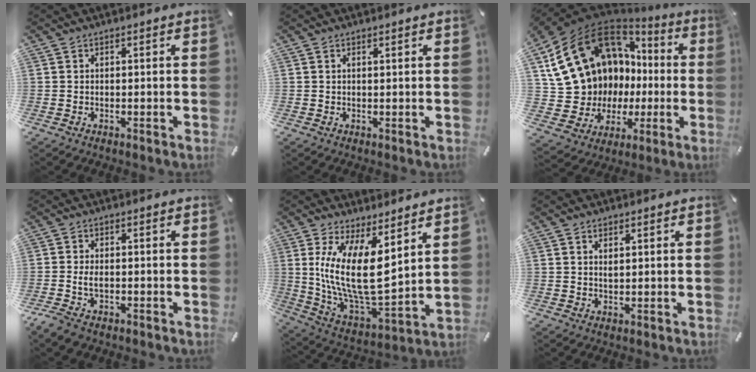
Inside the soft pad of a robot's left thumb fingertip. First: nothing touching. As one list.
[{"total": 0.7, "force": [0.5, 0.0, 0.4], "torque": [-0.007, -0.001, 0.010]}, {"total": 17.6, "force": [7.5, 14.0, 7.6], "torque": [-0.152, -0.066, 0.172]}, {"total": 3.4, "force": [-1.1, 1.8, 2.7], "torque": [-0.060, 0.003, -0.022]}, {"total": 17.3, "force": [5.6, 7.0, 14.8], "torque": [-0.317, -0.050, 0.101]}, {"total": 1.4, "force": [0.6, 0.6, 1.1], "torque": [-0.023, 0.000, 0.011]}]